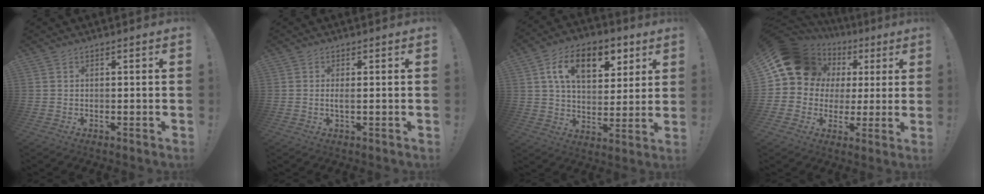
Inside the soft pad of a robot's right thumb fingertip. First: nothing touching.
{"total": 1.5, "force": [0.2, 0.0, 1.5], "torque": [-0.016, -0.007, 0.001]}
{"total": 15.5, "force": [6.8, 9.3, 10.4], "torque": [-0.157, -0.016, 0.119]}
{"total": 16.0, "force": [6.1, 13.2, 6.8], "torque": [-0.098, -0.032, 0.134]}